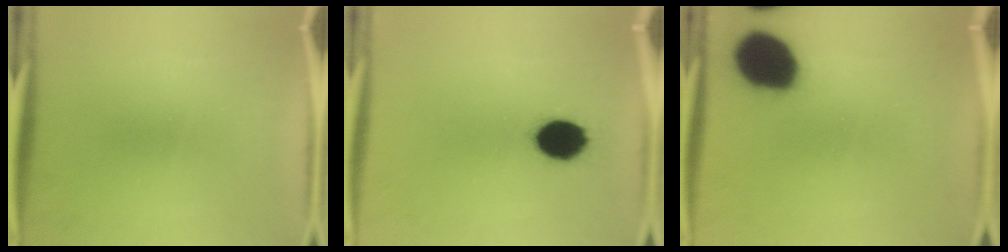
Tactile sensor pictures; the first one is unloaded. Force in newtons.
{"total": 10.8}
{"total": 17.8}